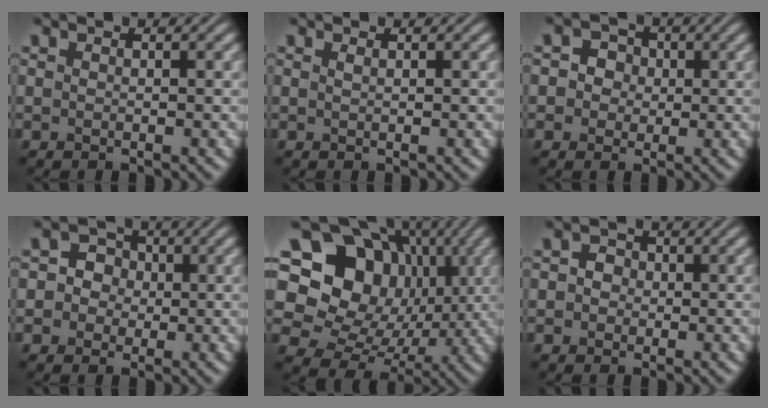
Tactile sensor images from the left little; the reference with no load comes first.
{"total": 0.5, "force": [0.3, 0.2, 0.4], "torque": [-0.005, 0.002, 0.006]}
{"total": 3.2, "force": [0.7, 2.8, 1.3], "torque": [-0.007, 0.009, -0.007]}
{"total": 3.2, "force": [0.3, 2.9, 1.1], "torque": [0.003, 0.009, -0.012]}
{"total": 18.8, "force": [5.1, 15.8, 8.9], "torque": [-0.181, 0.051, 0.086]}
{"total": 2.0, "force": [0.3, 1.8, 0.9], "torque": [-0.002, 0.008, -0.011]}